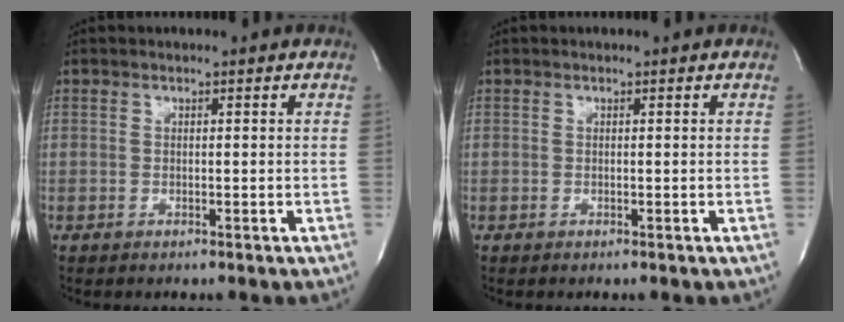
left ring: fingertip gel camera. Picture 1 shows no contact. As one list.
[{"total": 0.0}]